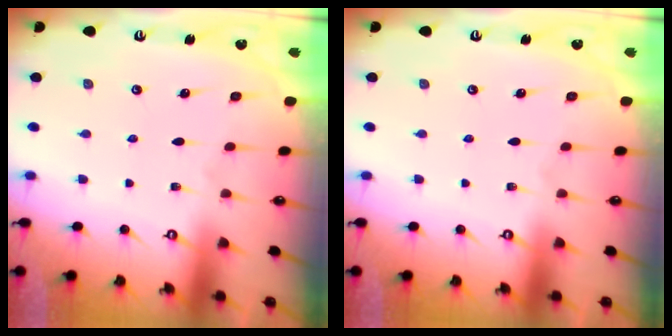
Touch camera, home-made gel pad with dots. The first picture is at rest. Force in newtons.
{"total": 0.0}